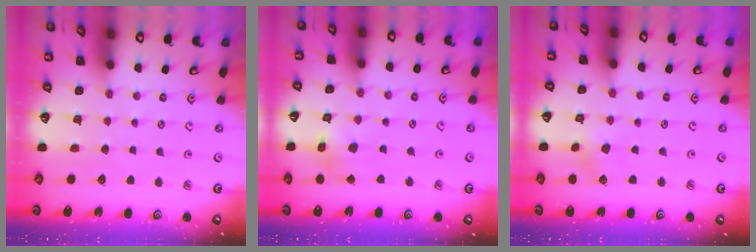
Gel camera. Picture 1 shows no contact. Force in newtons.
{"total": 6.0, "press": 6.0, "slide": 0.7}
{"total": 1.8, "press": 1.8, "slide": 0.3}